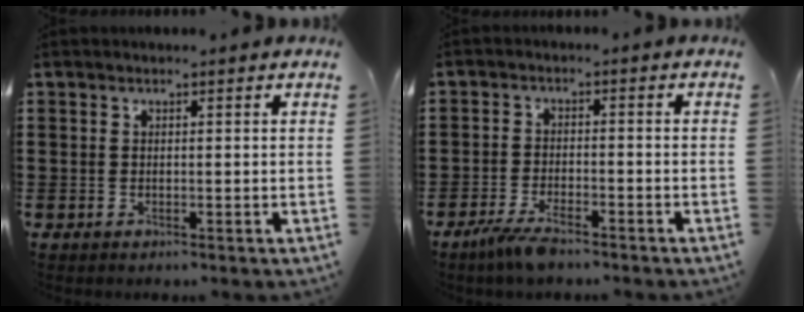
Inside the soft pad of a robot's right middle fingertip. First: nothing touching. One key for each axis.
{"total": 3.9, "fx": -3.3, "fy": 0.8, "fz": 2.0, "tx": -0.054, "ty": -0.004, "tz": -0.068}